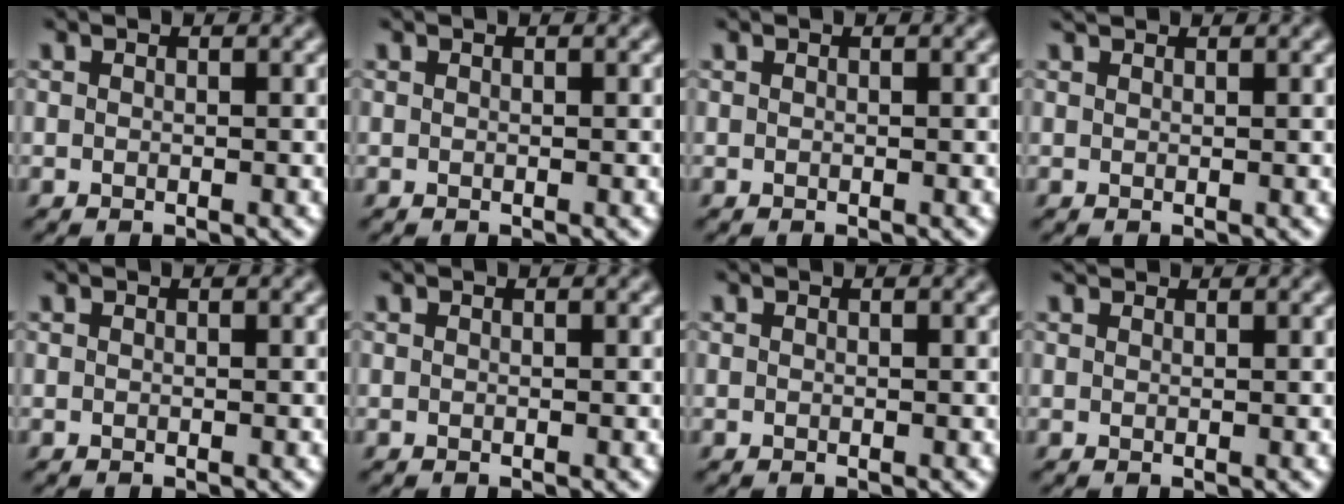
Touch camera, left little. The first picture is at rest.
{"total": 0.0}
{"total": 0.0}
{"total": 0.9, "force": [0.9, 0.1, 0.1], "torque": [-0.011, 0.009, 0.021]}
{"total": 0.0}
{"total": 0.0}
{"total": 0.0}
{"total": 1.0, "force": [1.0, 0.2, 0.1], "torque": [-0.011, 0.009, 0.021]}